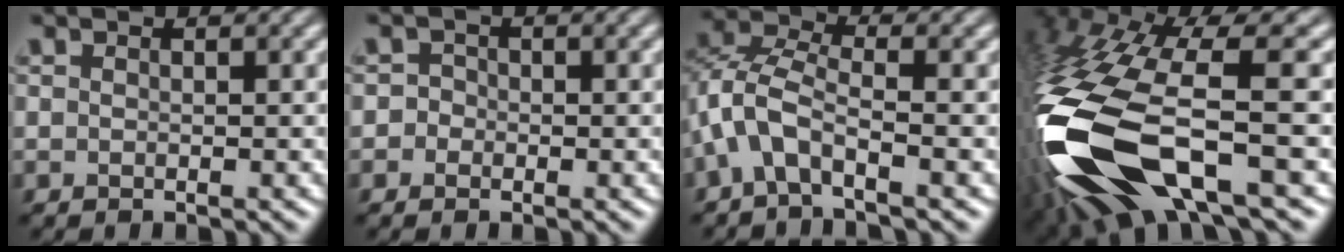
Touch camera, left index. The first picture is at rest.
{"total": 1.0, "force": [-0.3, 1.0, 0.2], "torque": [0.007, -0.001, -0.011]}
{"total": 4.8, "force": [-2.3, 1.9, 3.8], "torque": [-0.087, 0.010, -0.056]}
{"total": 15.8, "force": [-4.0, 6.3, 13.9], "torque": [-0.324, -0.023, -0.058]}